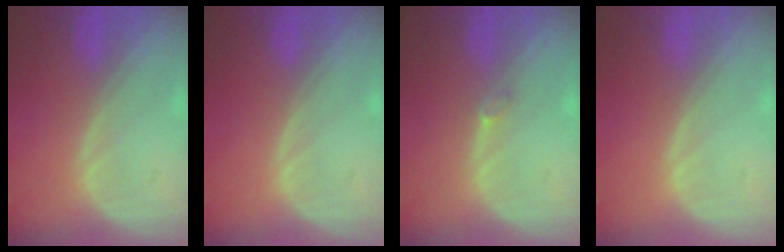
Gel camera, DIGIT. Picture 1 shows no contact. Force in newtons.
{"total": 0.0}
{"total": 0.9, "press": 0.9, "slide": 0.3}
{"total": 0.0}